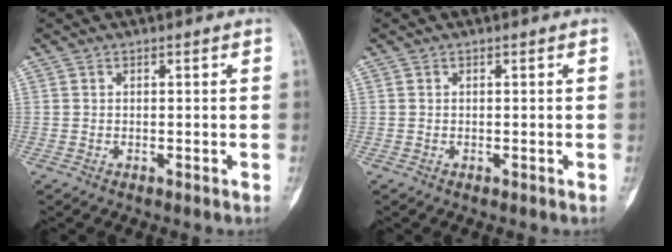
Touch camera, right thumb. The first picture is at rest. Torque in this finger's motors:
{"motor_torque": [-0.04, 0.07, -0.06, -0.03, 0.02]}